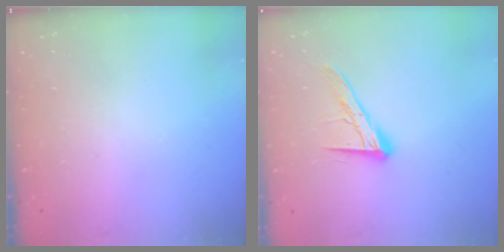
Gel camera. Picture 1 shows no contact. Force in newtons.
{"total": 13.4, "press": 13.3, "slide": 1.1}